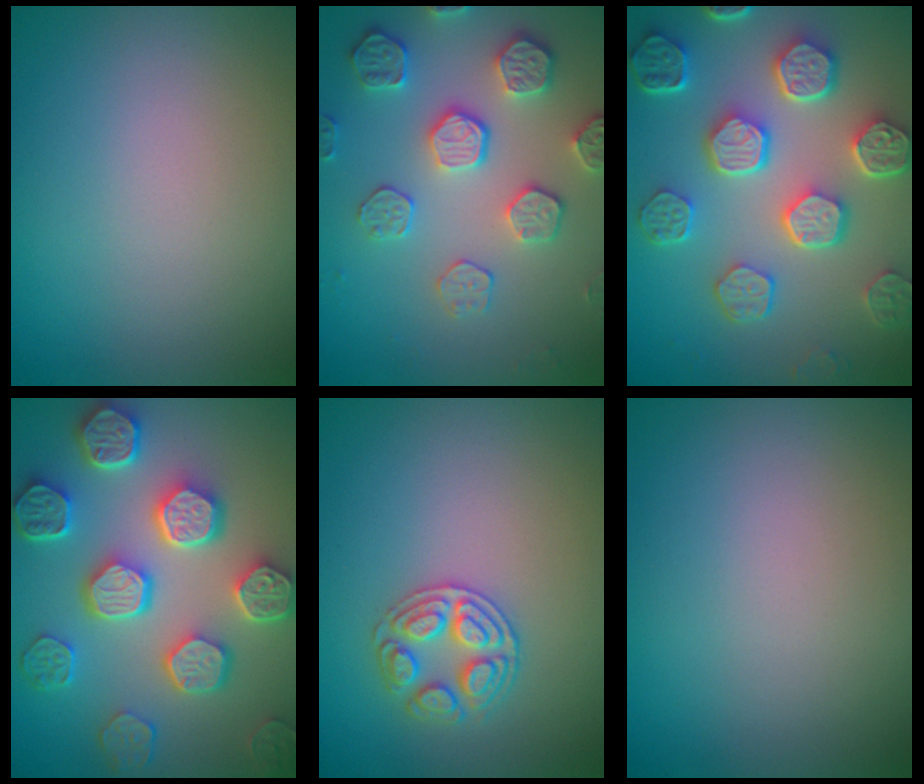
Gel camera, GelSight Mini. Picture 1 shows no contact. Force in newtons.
{"total": 4.5, "press": 4.4, "slide": 0.8}
{"total": 7.9, "press": 6.0, "slide": 5.2}
{"total": 8.1, "press": 6.5, "slide": 4.8}
{"total": 2.6, "press": 2.6, "slide": 0.2}
{"total": 0.0}